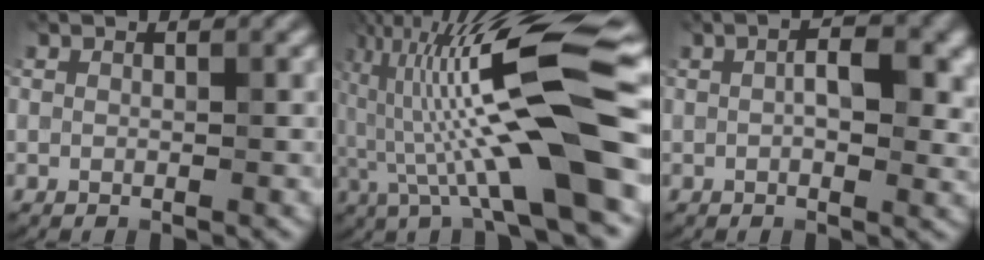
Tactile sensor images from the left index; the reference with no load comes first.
{"total": 13.6, "force": [0.0, 1.9, 13.5], "torque": [-0.239, 0.033, 0.002]}
{"total": 4.9, "force": [0.7, 2.3, 4.3], "torque": [-0.065, 0.006, 0.009]}